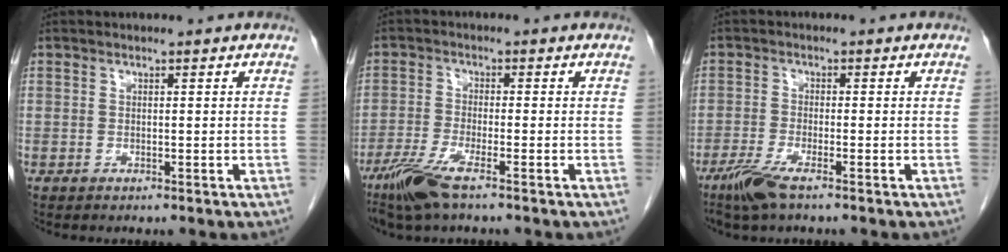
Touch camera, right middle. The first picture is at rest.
{"total": 6.2, "force": [-4.2, 0.5, 4.5], "torque": [-0.102, -0.015, -0.083]}
{"total": 4.5, "force": [-3.1, 0.5, 3.1], "torque": [-0.073, -0.011, -0.063]}